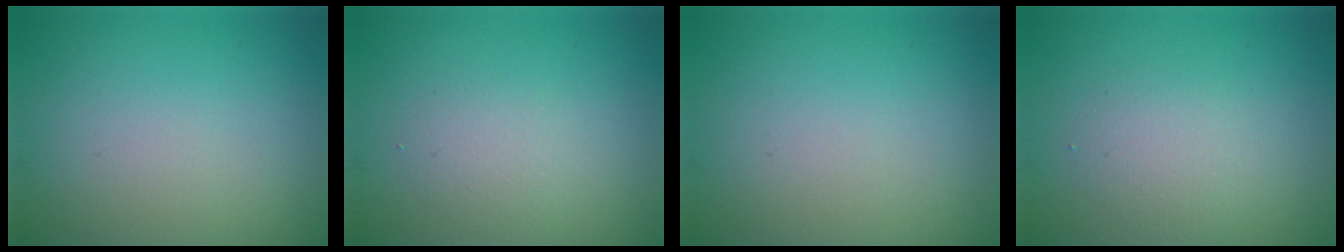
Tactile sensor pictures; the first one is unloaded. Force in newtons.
{"total": 1.6, "press": 1.6, "slide": 0.2}
{"total": 0.0}
{"total": 2.0, "press": 2.0, "slide": 0.1}